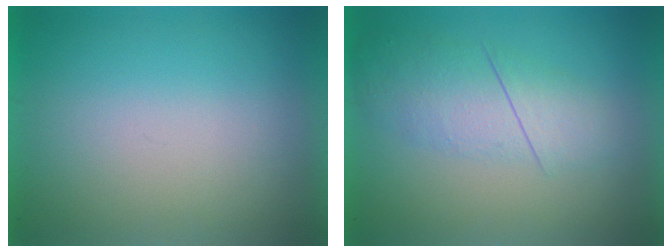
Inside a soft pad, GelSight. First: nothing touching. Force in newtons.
{"total": 2.8}